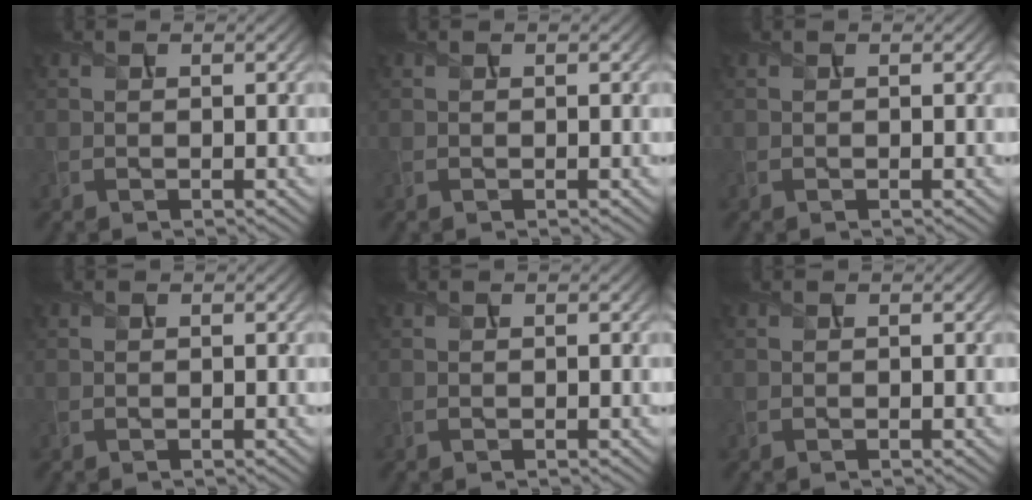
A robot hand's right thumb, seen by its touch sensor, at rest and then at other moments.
{"total": 0.0}
{"total": 0.0}
{"total": 0.0}
{"total": 0.0}
{"total": 0.0}